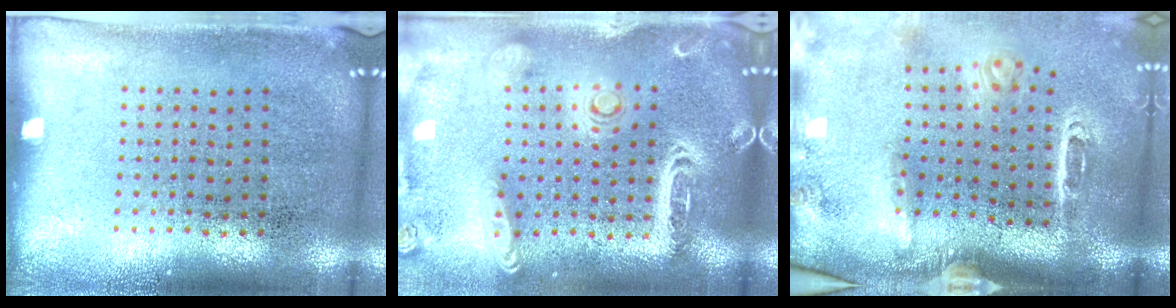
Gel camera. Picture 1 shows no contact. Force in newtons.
{"total": 2.7, "press": 2.3, "slide": 1.3}
{"total": 3.2, "press": 2.2, "slide": 2.3}